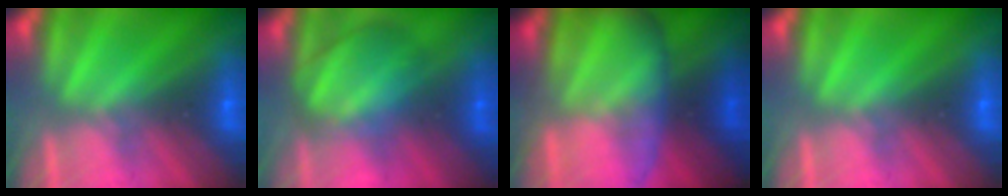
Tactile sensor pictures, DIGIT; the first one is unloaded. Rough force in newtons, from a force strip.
{"total": 2.9}
{"total": 6.1}
{"total": 0.0}